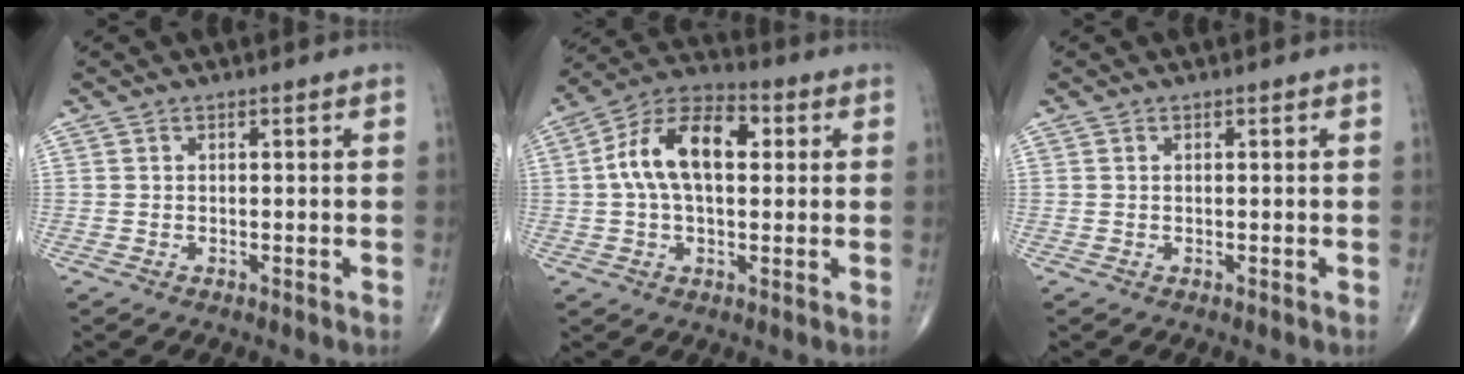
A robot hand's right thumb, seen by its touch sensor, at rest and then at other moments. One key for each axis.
{"total": 14.3, "fx": 2.2, "fy": 8.1, "fz": 11.6, "tx": -0.204, "ty": 0.031, "tz": 0.031}
{"total": 0.0}